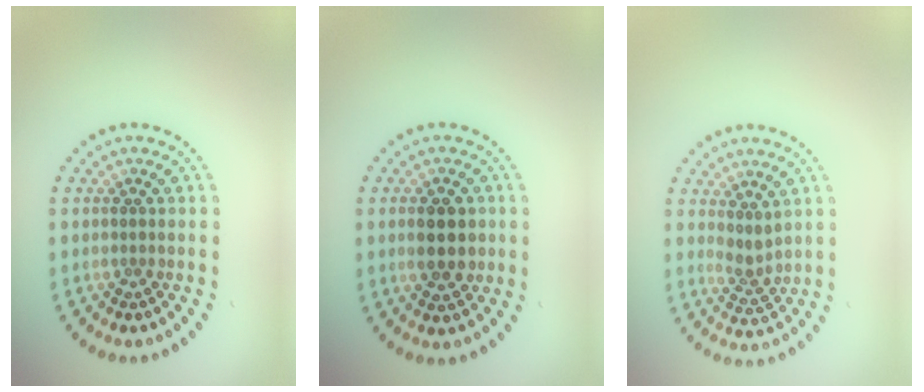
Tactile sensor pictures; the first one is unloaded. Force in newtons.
{"total": 3.8, "press": 3.8, "slide": 0.2}
{"total": 2.1, "press": 1.6, "slide": 1.3}